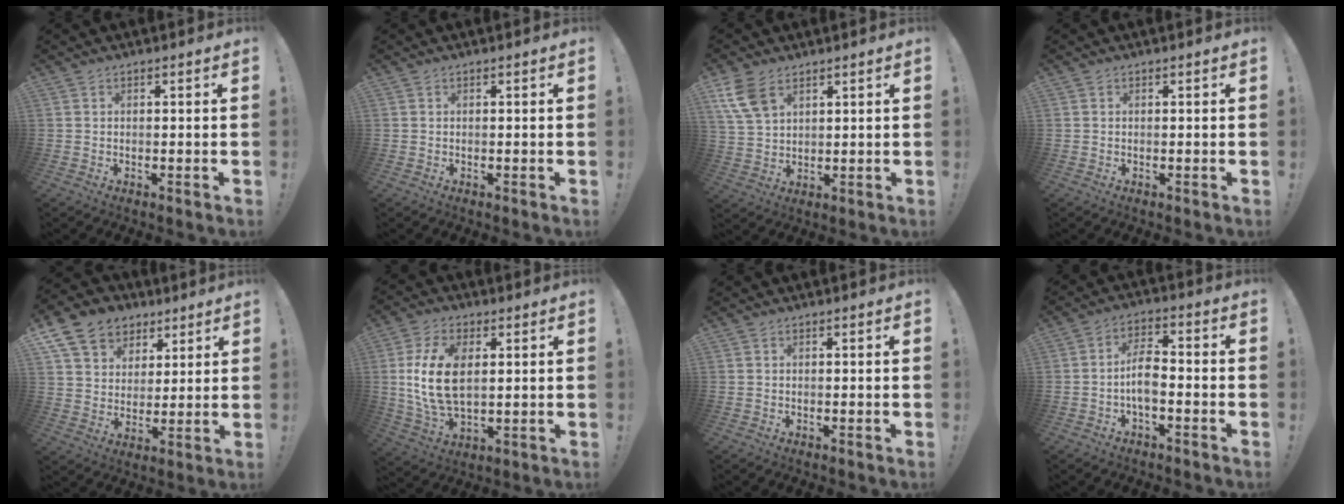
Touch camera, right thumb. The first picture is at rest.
{"total": 0.0}
{"total": 8.9, "force": [5.0, 5.2, 5.2], "torque": [-0.099, -0.015, 0.099]}
{"total": 0.0}
{"total": 13.4, "force": [7.1, 10.3, 4.9], "torque": [-0.069, -0.041, 0.140]}
{"total": 14.6, "force": [2.0, 8.4, 11.7], "torque": [-0.233, -0.007, 0.034]}
{"total": 0.0}
{"total": 7.7, "force": [-2.0, 3.4, 6.5], "torque": [-0.127, 0.007, -0.038]}